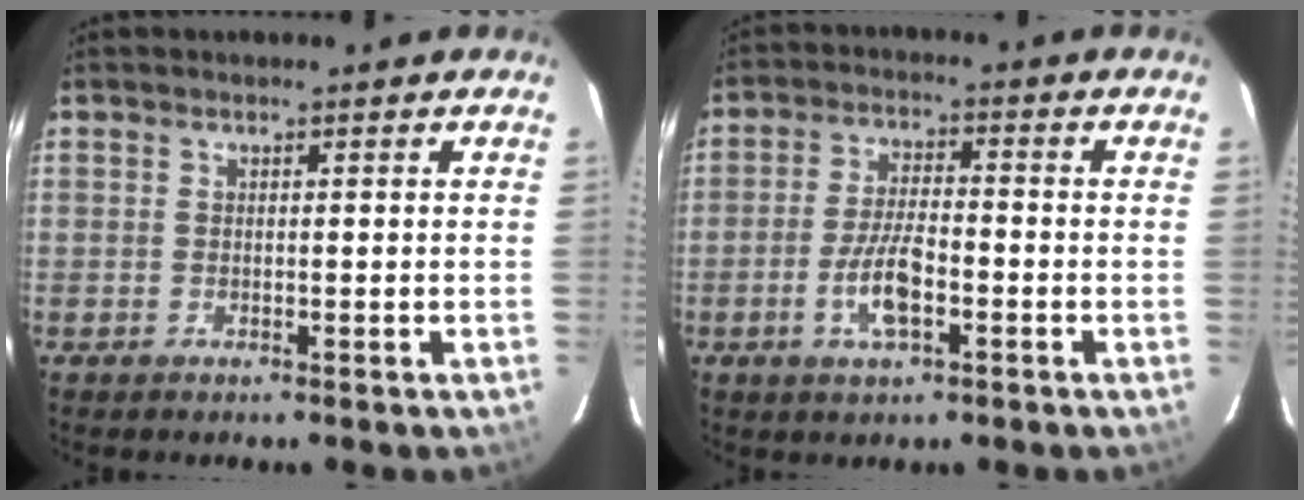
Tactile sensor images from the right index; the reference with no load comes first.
{"total": 7.6, "force": [-2.9, 2.7, 6.5], "torque": [-0.133, -0.003, -0.054]}